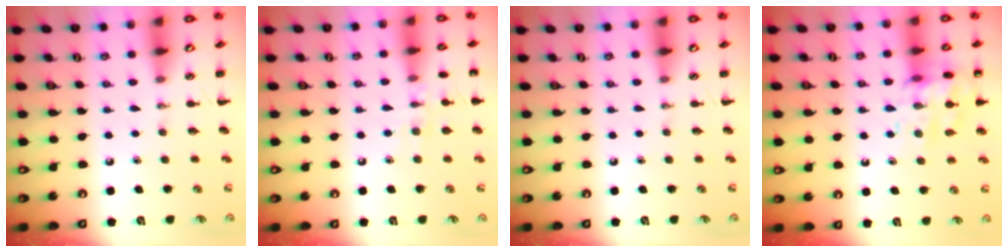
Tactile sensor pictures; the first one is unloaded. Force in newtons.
{"total": 8.2, "press": 7.9, "slide": 2.1}
{"total": 0.0}
{"total": 14.5, "press": 14.4, "slide": 2.0}